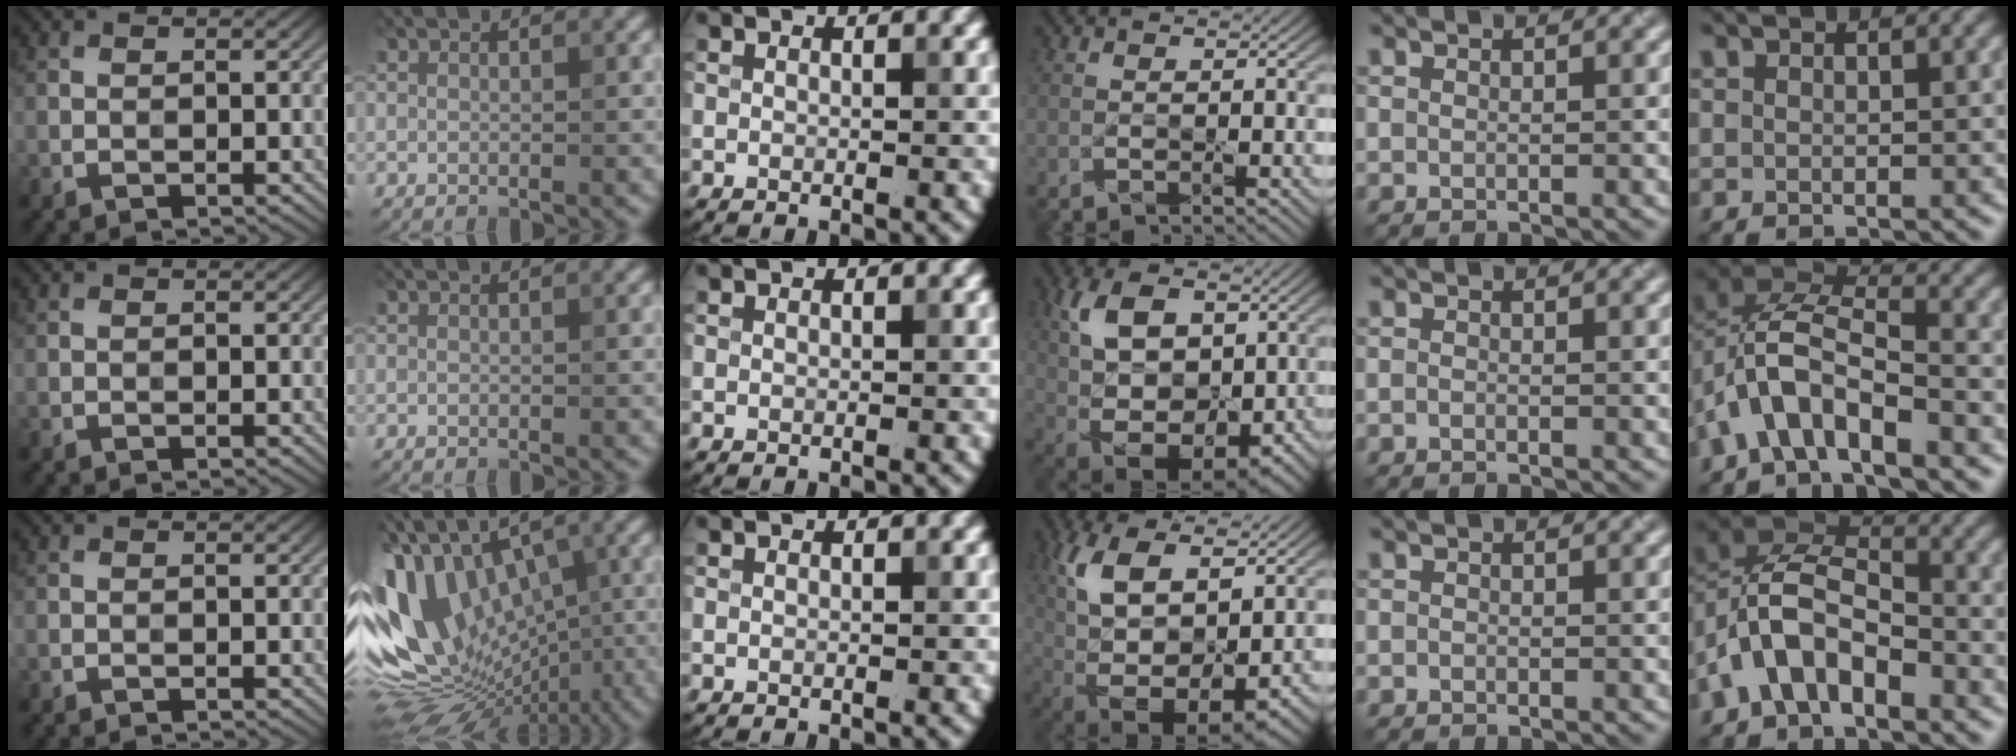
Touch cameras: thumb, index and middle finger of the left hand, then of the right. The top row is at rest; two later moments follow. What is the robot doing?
{"motion": "wipe", "object": "whiteboard"}